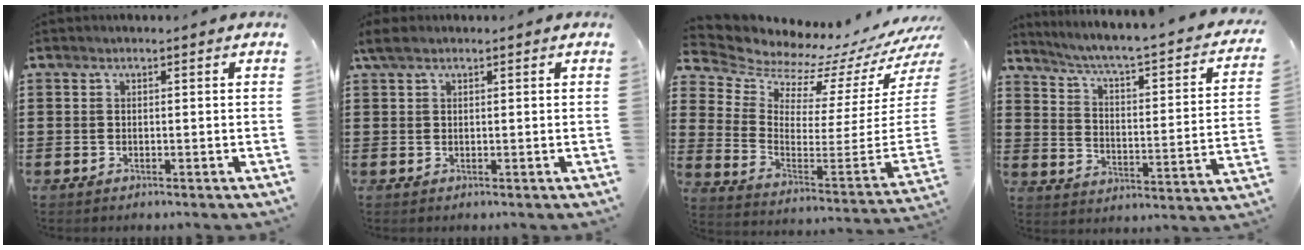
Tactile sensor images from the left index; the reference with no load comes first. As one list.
[{"total": 1.7, "force": [0.8, 0.8, 1.3], "torque": [-0.035, 0.002, 0.012]}, {"total": 4.3, "force": [4.2, 0.9, 0.3], "torque": [-0.034, -0.072, 0.062]}, {"total": 3.3, "force": [2.5, 0.0, 2.2], "torque": [-0.059, -0.034, 0.028]}]